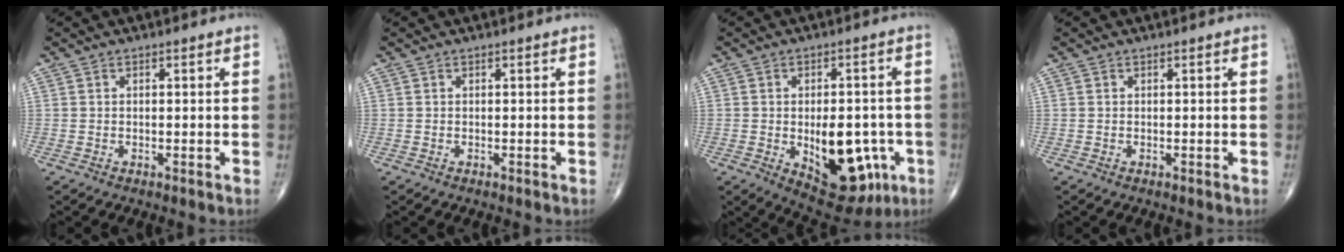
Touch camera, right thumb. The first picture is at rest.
{"total": 0.0}
{"total": 15.8, "force": [-4.1, 8.5, 12.6], "torque": [-0.138, 0.010, -0.033]}
{"total": 0.0}